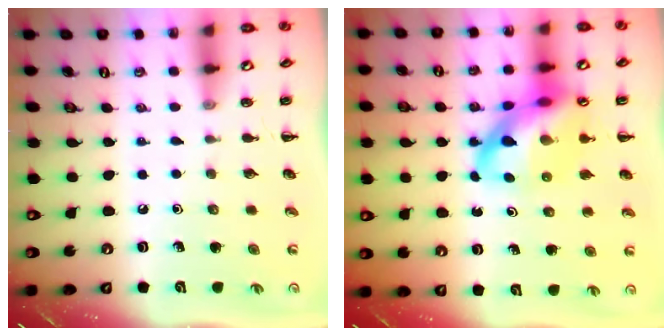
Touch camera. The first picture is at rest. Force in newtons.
{"total": 16.5, "press": 15.9, "slide": 4.3}